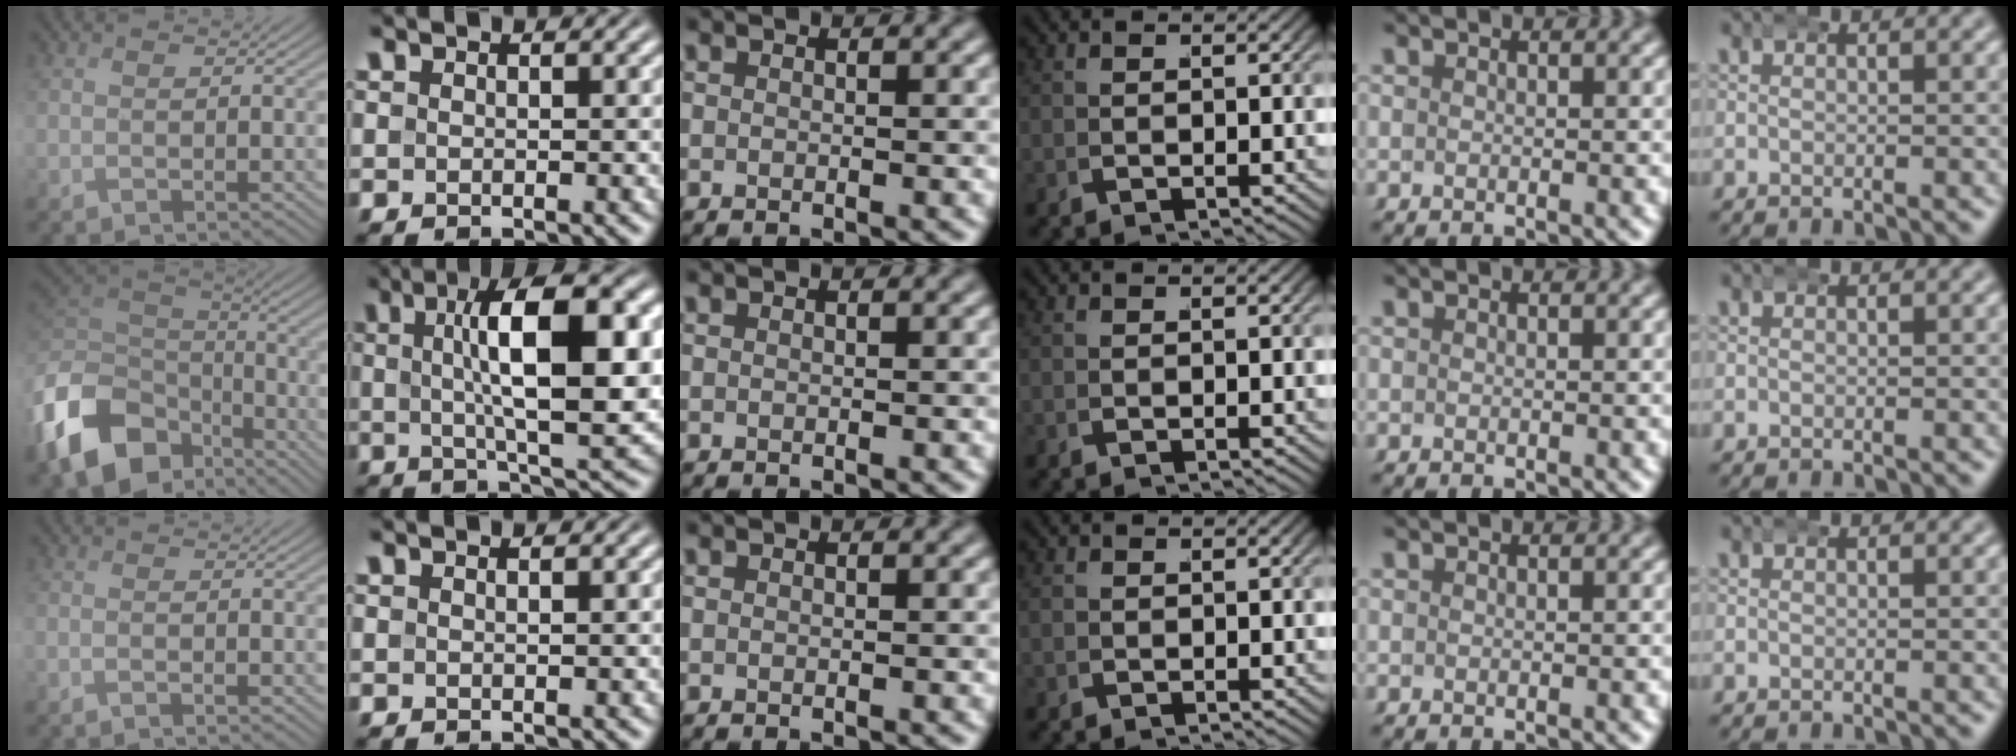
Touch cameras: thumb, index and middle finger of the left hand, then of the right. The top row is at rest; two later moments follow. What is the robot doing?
{"motion": "wrap", "object": "bandana"}